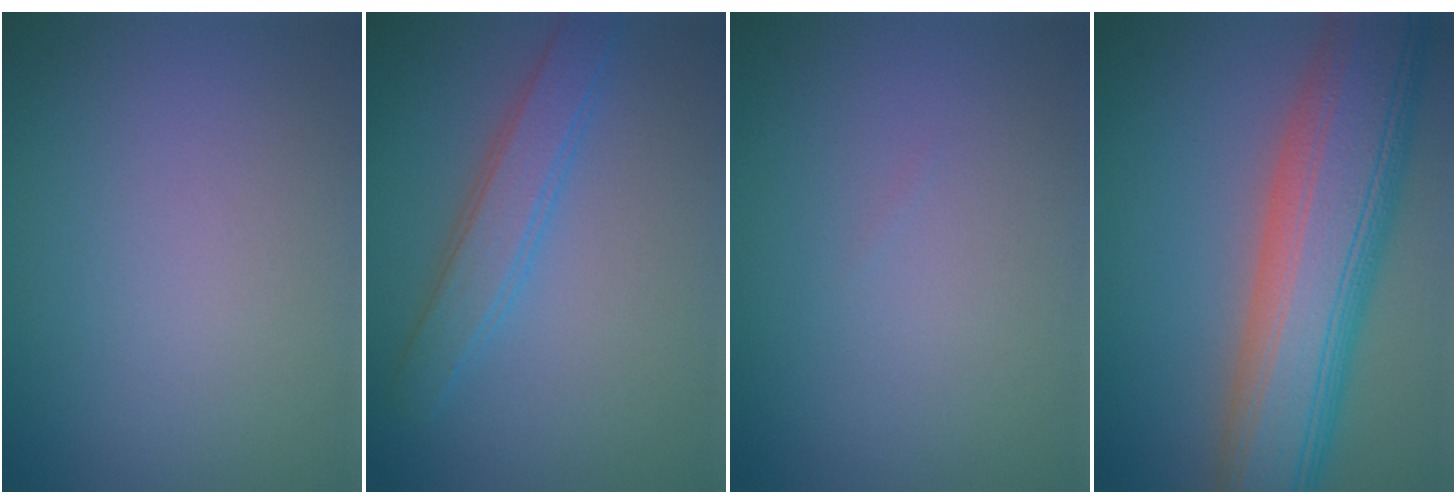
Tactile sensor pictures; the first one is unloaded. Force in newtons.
{"total": 2.9, "press": 2.9, "slide": 0.1}
{"total": 0.0}
{"total": 12.0, "press": 12.0, "slide": 0.7}